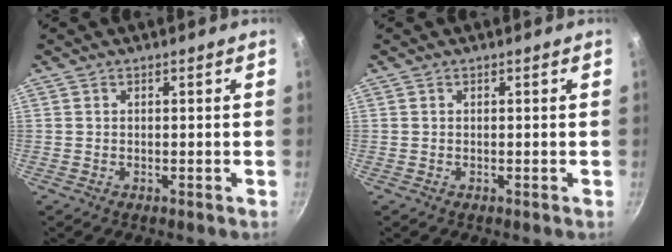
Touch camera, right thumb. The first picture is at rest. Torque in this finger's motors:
{"motor_torque": [0.00, 0.00, 0.01, 0.01, 0.00]}